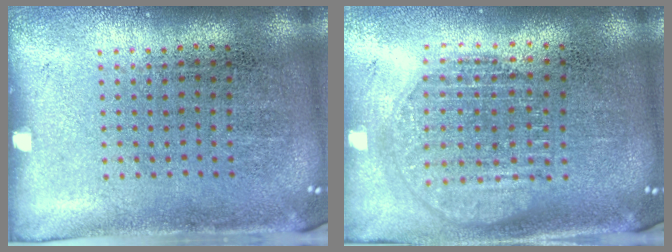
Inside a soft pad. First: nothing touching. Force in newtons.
{"total": 1.8, "press": 1.5, "slide": 1.0}